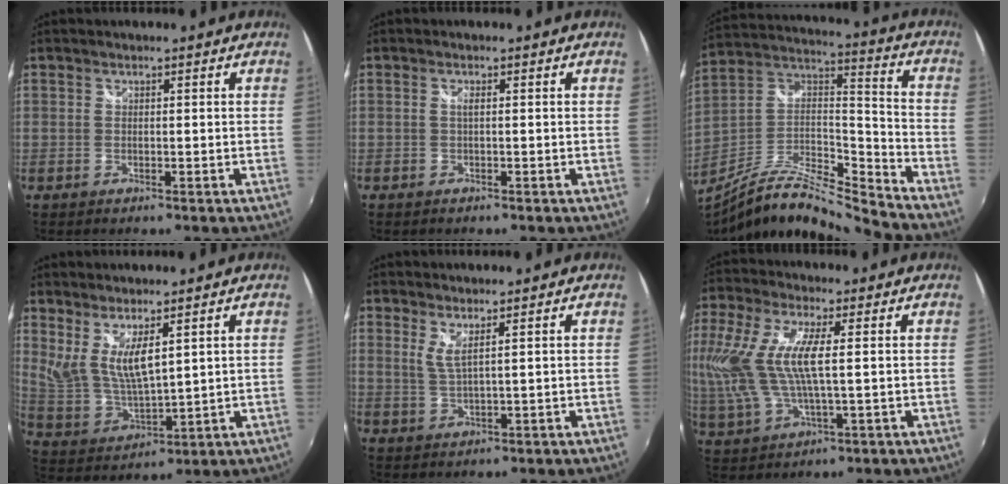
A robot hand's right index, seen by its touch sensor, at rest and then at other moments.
{"total": 0.7, "force": [-0.3, 0.0, 0.6], "torque": [-0.011, 0.003, -0.007]}
{"total": 16.7, "force": [-14.9, 1.0, 7.6], "torque": [-0.141, -0.005, -0.279]}
{"total": 8.6, "force": [4.6, 2.6, 6.7], "torque": [-0.128, -0.020, 0.103]}
{"total": 2.3, "force": [1.3, -0.1, 1.9], "torque": [-0.038, -0.008, 0.021]}
{"total": 16.4, "force": [2.4, 5.6, 15.2], "torque": [-0.311, -0.001, 0.054]}